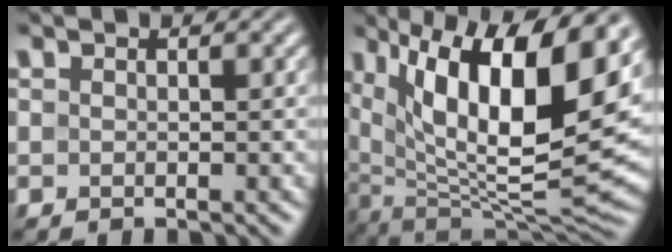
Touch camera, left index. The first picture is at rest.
{"total": 15.6, "force": [6.7, 5.8, 12.8], "torque": [-0.218, 0.001, 0.123]}